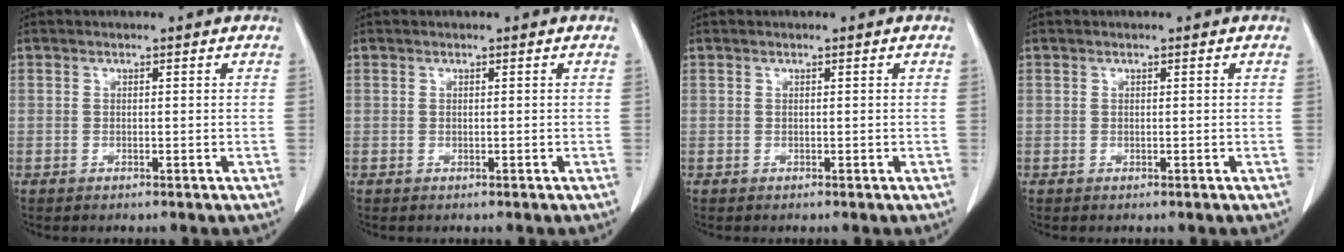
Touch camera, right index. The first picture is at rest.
{"total": 0.0}
{"total": 0.0}
{"total": 0.0}